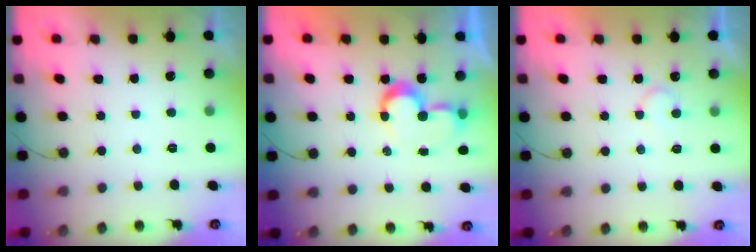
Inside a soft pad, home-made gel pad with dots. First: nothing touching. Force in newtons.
{"total": 9.1, "press": 9.0, "slide": 0.6}
{"total": 4.3, "press": 4.3, "slide": 0.4}